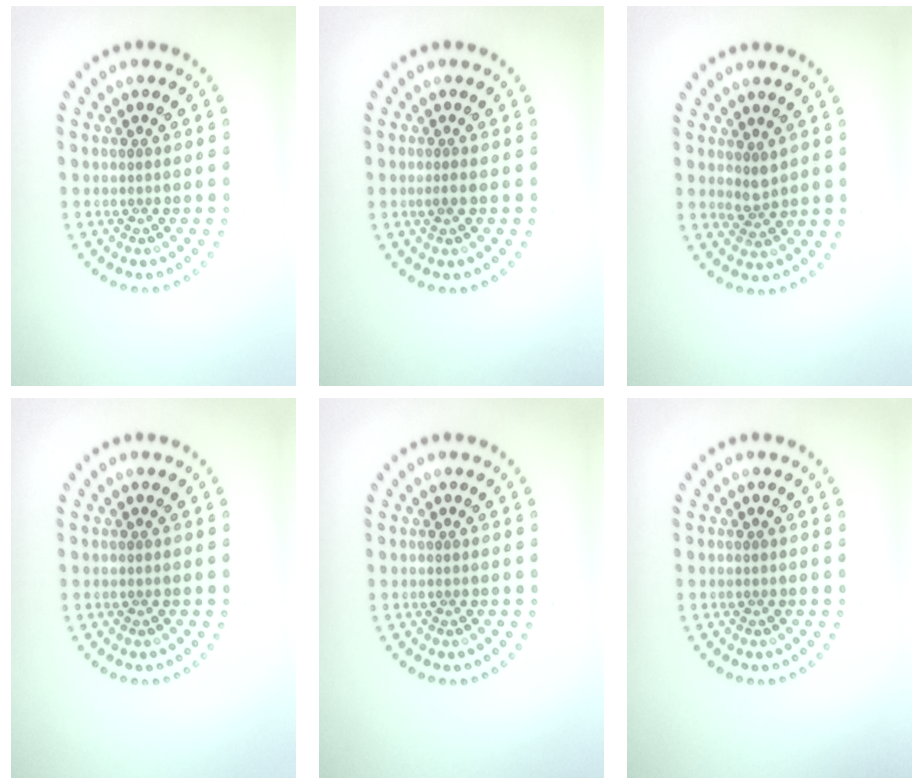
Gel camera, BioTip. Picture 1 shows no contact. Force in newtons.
{"total": 0.7, "press": 0.4, "slide": 0.5}
{"total": 1.6, "press": 1.5, "slide": 0.7}
{"total": 0.0}
{"total": 0.0}
{"total": 0.0}